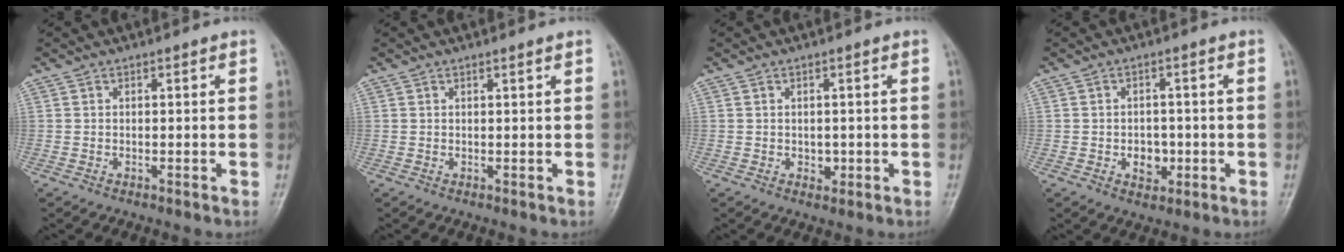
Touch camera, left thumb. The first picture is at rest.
{"total": 0.6, "force": [0.4, -0.1, 0.4], "torque": [-0.013, -0.004, 0.011]}
{"total": 1.8, "force": [-0.2, 1.4, 1.1], "torque": [-0.007, 0.000, 0.001]}
{"total": 4.3, "force": [-1.0, 3.3, 2.6], "torque": [-0.016, 0.006, -0.012]}